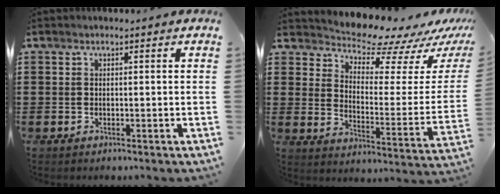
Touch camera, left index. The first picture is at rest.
{"total": 8.7, "force": [8.3, 1.4, 2.1], "torque": [-0.053, -0.076, 0.141]}